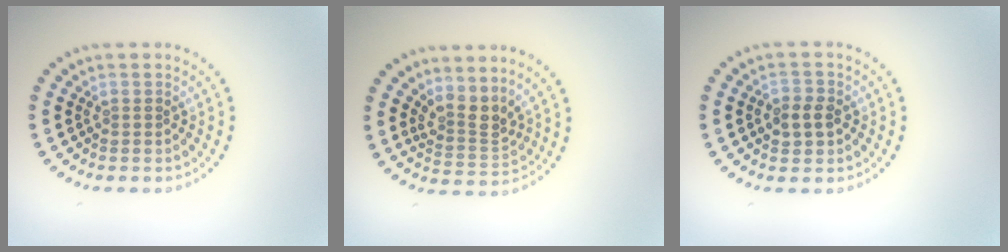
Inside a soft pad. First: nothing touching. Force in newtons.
{"total": 2.7, "press": 2.0, "slide": 1.8}
{"total": 2.4, "press": 2.4, "slide": 0.4}